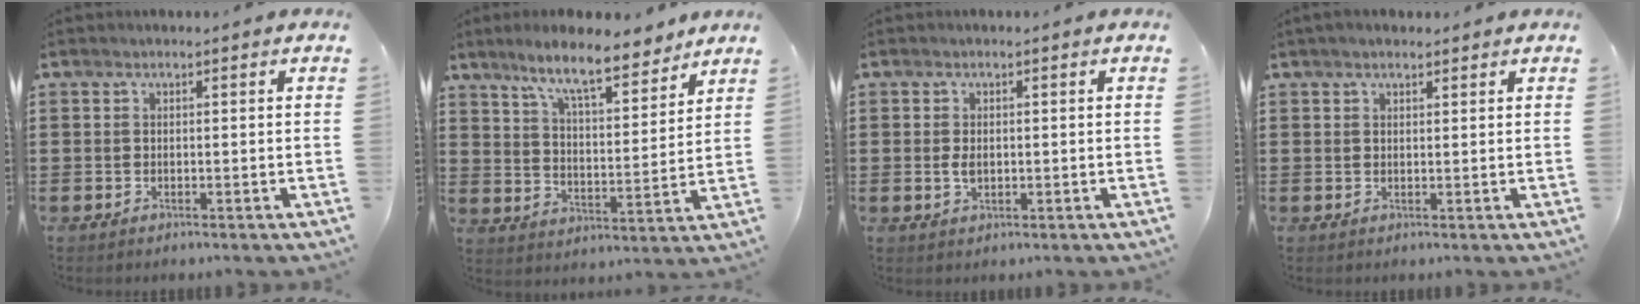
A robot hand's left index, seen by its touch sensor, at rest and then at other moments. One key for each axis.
{"total": 9.3, "fx": 7.8, "fy": 1.3, "fz": 4.9, "tx": -0.112, "ty": -0.031, "tz": 0.136}
{"total": 2.1, "fx": 0.0, "fy": 1.2, "fz": 1.8, "tx": -0.043, "ty": 0.001, "tz": -0.003}
{"total": 1.5, "fx": 1.3, "fy": 0.5, "fz": 0.6, "tx": -0.014, "ty": 0.004, "tz": 0.024}